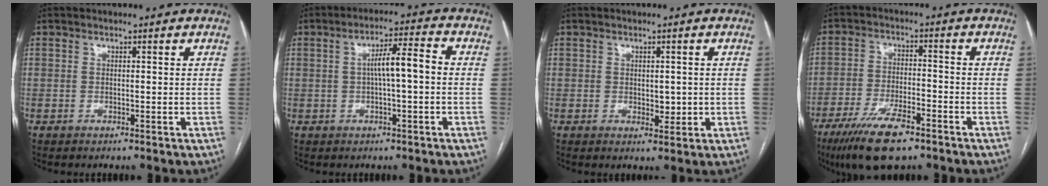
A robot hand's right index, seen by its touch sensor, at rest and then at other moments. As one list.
[{"total": 6.2, "force": [0.0, 0.7, 6.1], "torque": [-0.105, 0.019, 0.001]}, {"total": 2.7, "force": [-0.1, 1.6, 2.2], "torque": [-0.028, -0.004, 0.005]}, {"total": 10.7, "force": [-7.2, 3.0, 7.3], "torque": [-0.136, -0.015, -0.124]}]